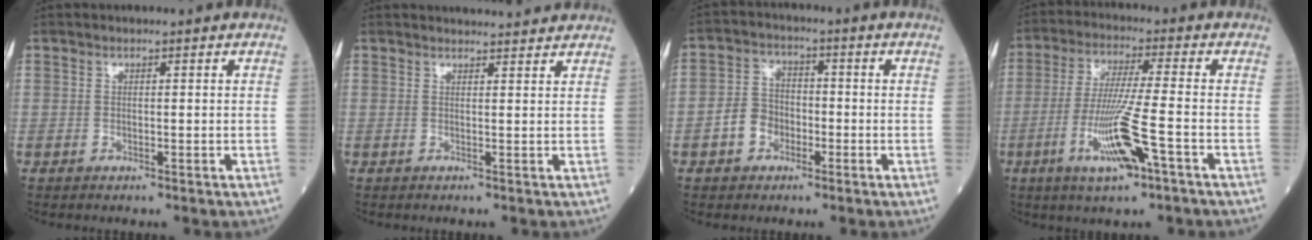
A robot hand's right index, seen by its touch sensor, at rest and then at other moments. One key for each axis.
{"total": 5.5, "fx": 5.4, "fy": 0.3, "fz": 0.8, "tx": -0.009, "ty": 0.023, "tz": 0.056}
{"total": 5.2, "fx": -2.1, "fy": 4.1, "fz": 2.4, "tx": -0.050, "ty": 0.018, "tz": -0.040}
{"total": 10.7, "fx": -4.2, "fy": 0.1, "fz": 9.9, "tx": -0.198, "ty": -0.015, "tz": -0.078}